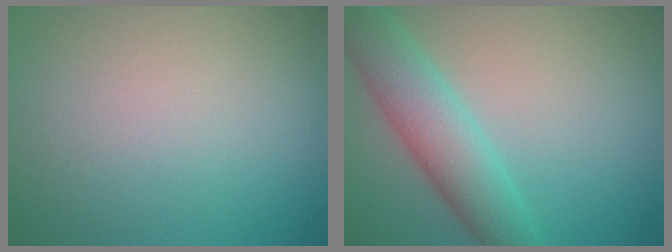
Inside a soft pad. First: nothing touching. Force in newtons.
{"total": 5.6, "press": 5.6, "slide": 0.2}